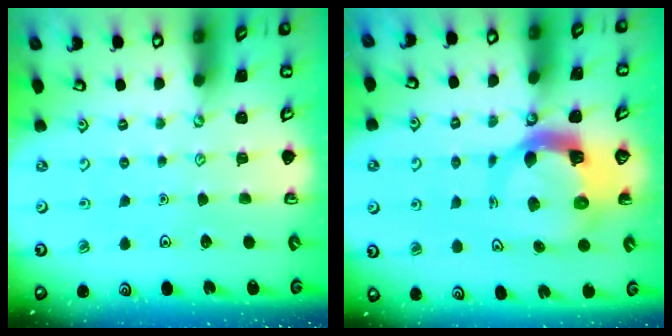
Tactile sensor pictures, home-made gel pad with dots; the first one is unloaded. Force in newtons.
{"total": 8.2, "press": 8.2, "slide": 1.1}